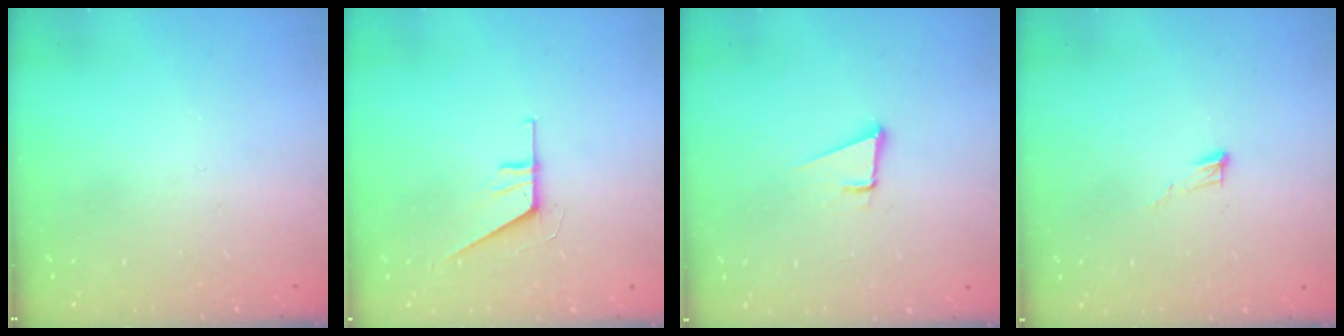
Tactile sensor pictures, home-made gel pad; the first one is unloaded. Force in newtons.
{"total": 5.9, "press": 5.9, "slide": 0.6}
{"total": 3.7, "press": 2.9, "slide": 2.2}
{"total": 3.8, "press": 3.8, "slide": 0.3}